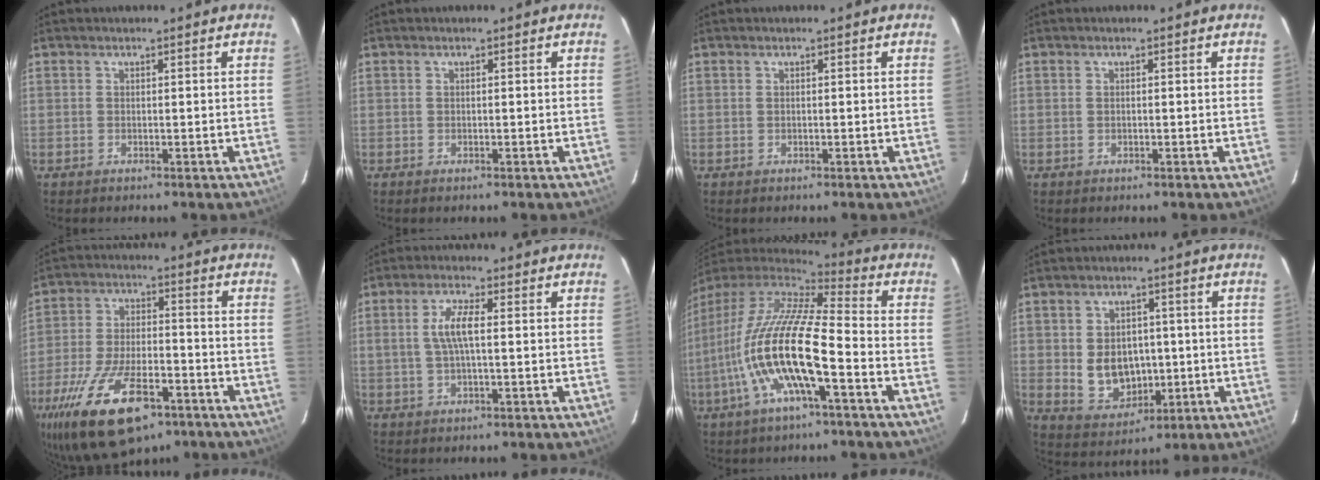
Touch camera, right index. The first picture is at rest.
{"total": 0.0}
{"total": 0.0}
{"total": 0.0}
{"total": 22.3, "force": [-13.0, 10.0, 15.1], "torque": [-0.316, -0.035, -0.215]}
{"total": 5.3, "force": [0.4, 1.3, 5.1], "torque": [-0.097, 0.005, 0.010]}
{"total": 17.5, "force": [-5.6, 3.5, 16.2], "torque": [-0.296, -0.025, -0.112]}
{"total": 8.9, "force": [-0.5, 7.3, 5.1], "torque": [-0.111, 0.001, 0.015]}